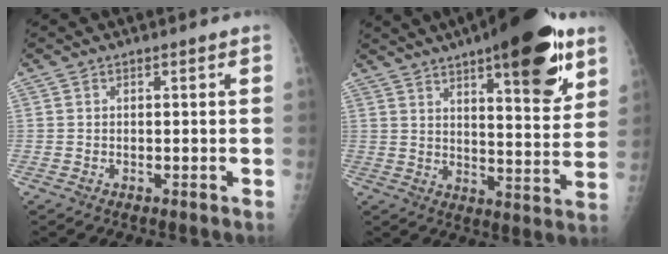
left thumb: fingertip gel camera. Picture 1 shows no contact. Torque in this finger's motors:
{"motor_torque": [2.13, 1.78, 1.69, -1.07, 0.45]}